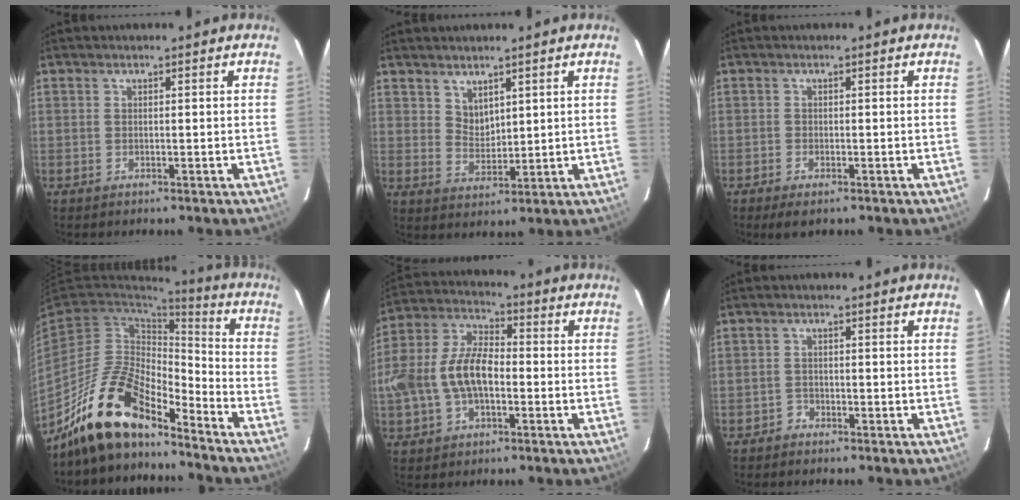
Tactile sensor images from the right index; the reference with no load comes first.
{"total": 4.0, "force": [3.0, 2.2, 1.5], "torque": [-0.020, 0.000, 0.060]}
{"total": 2.5, "force": [-1.8, 1.0, 1.5], "torque": [-0.038, -0.009, -0.033]}
{"total": 16.3, "force": [-13.3, 5.0, 7.9], "torque": [-0.159, 0.005, -0.250]}
{"total": 14.1, "force": [-2.7, 8.4, 11.0], "torque": [-0.239, 0.016, -0.050]}
{"total": 1.4, "force": [-1.1, 0.7, -0.3], "torque": [0.003, 0.006, -0.022]}